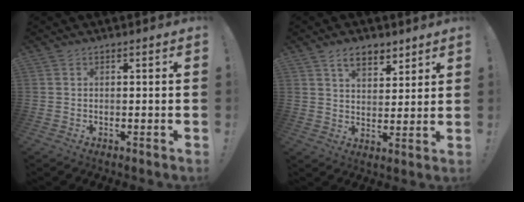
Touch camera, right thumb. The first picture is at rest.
{"total": 7.7, "force": [5.1, 4.2, 4.0], "torque": [-0.061, -0.022, 0.093]}